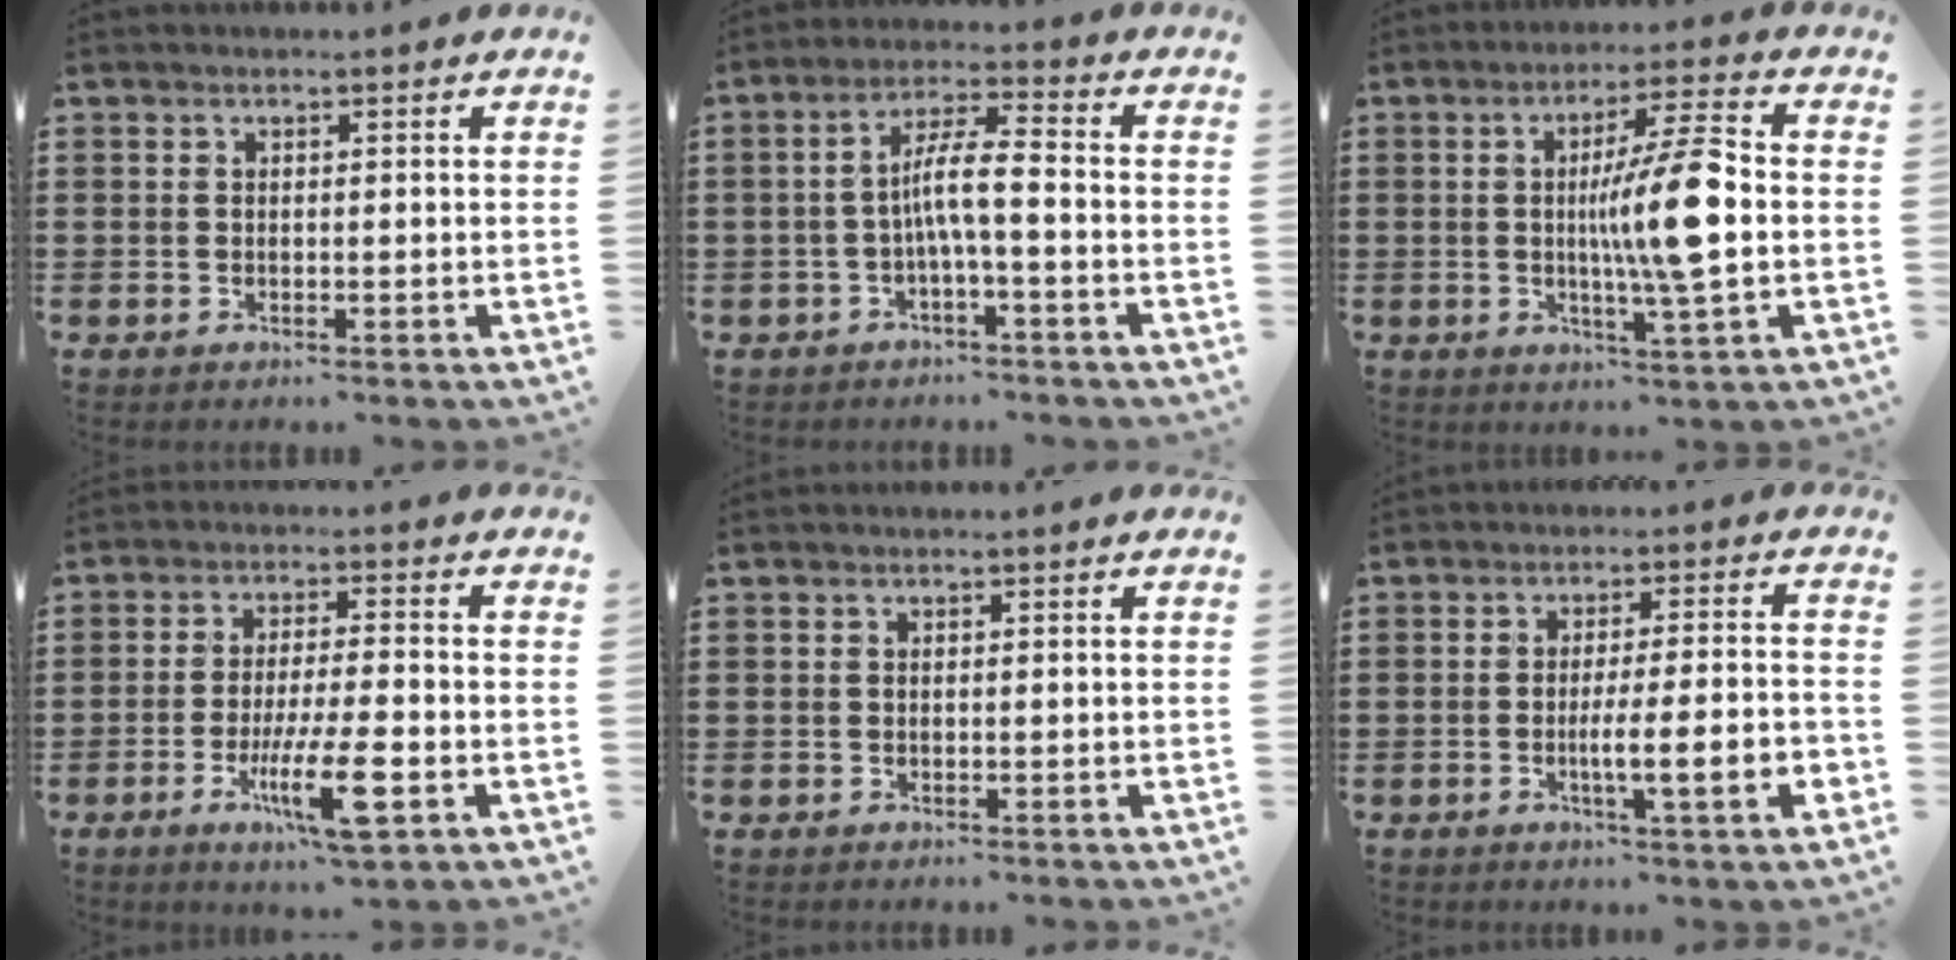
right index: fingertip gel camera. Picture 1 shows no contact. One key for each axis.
{"total": 6.2, "fx": -1.3, "fy": 0.8, "fz": 6.0, "tx": -0.114, "ty": 0.007, "tz": -0.031}
{"total": 10.9, "fx": -0.1, "fy": 0.9, "fz": 10.9, "tx": -0.182, "ty": -0.001, "tz": -0.009}
{"total": 9.9, "fx": -3.6, "fy": 1.5, "fz": 9.1, "tx": -0.178, "ty": -0.014, "tz": -0.067}
{"total": 0.0}
{"total": 7.6, "fx": -2.3, "fy": 0.5, "fz": 7.3, "tx": -0.118, "ty": -0.009, "tz": -0.039}